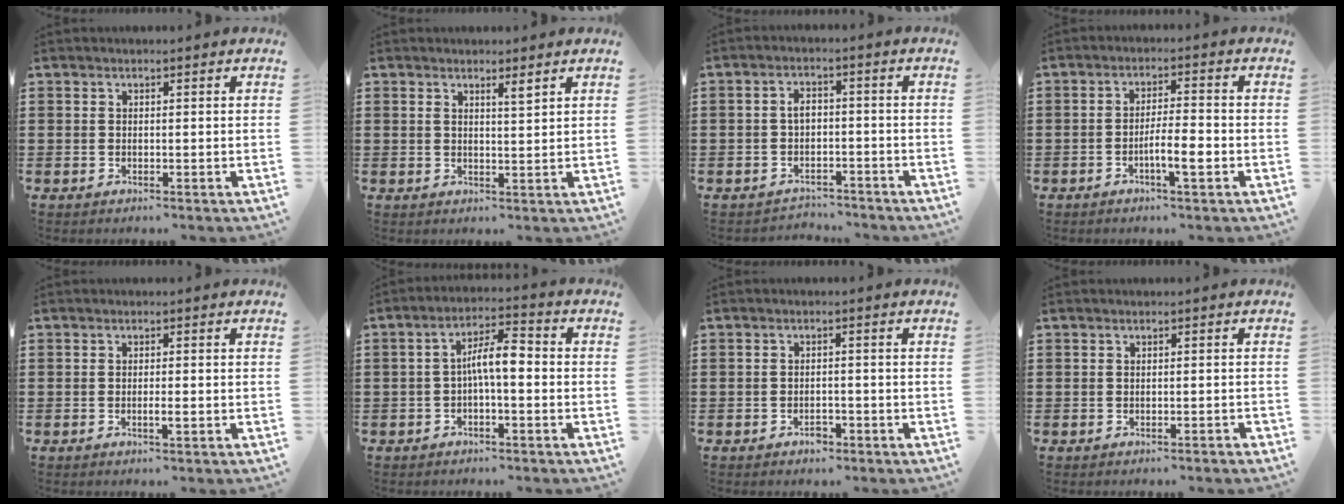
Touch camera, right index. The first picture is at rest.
{"total": 1.6, "force": [1.2, 0.1, 1.0], "torque": [-0.014, -0.004, 0.020]}
{"total": 2.9, "force": [-1.7, 1.7, 1.5], "torque": [-0.040, 0.004, -0.038]}
{"total": 4.9, "force": [-1.9, 0.7, 4.4], "torque": [-0.082, -0.002, -0.035]}
{"total": 1.5, "force": [-0.6, 0.2, 1.4], "torque": [-0.024, -0.002, -0.010]}
{"total": 6.2, "force": [-0.4, 1.9, 5.9], "torque": [-0.116, 0.011, -0.013]}
{"total": 2.0, "force": [-1.5, 0.9, 0.9], "torque": [-0.020, -0.002, -0.029]}
{"total": 0.6, "force": [-0.5, -0.1, 0.3], "torque": [-0.008, -0.002, -0.010]}